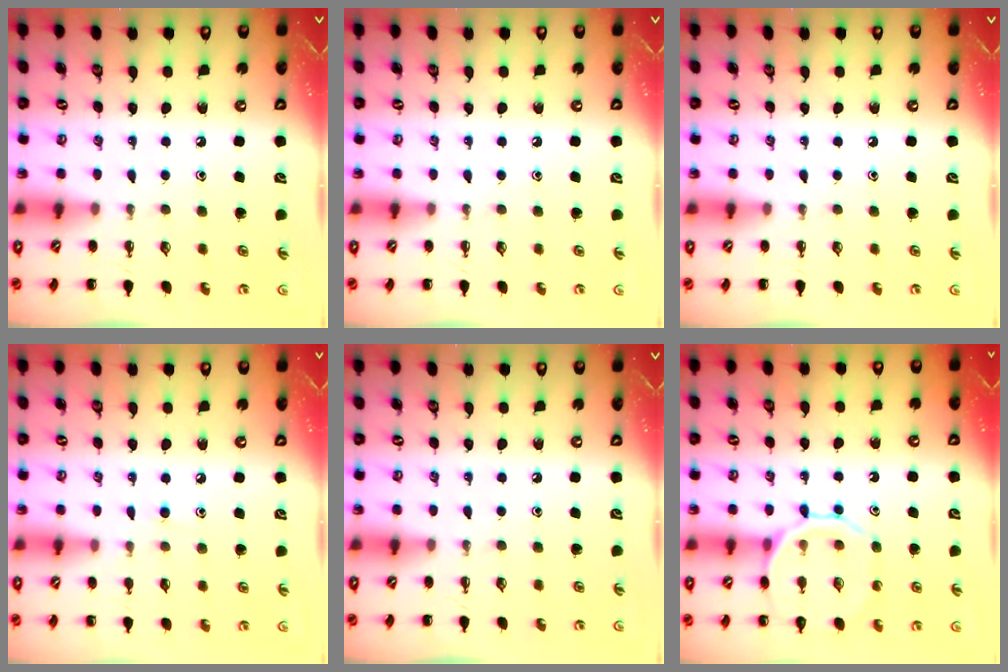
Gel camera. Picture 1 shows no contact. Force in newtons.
{"total": 0.0}
{"total": 0.0}
{"total": 6.2, "press": 5.7, "slide": 2.4}
{"total": 0.0}
{"total": 13.0, "press": 12.9, "slide": 1.5}